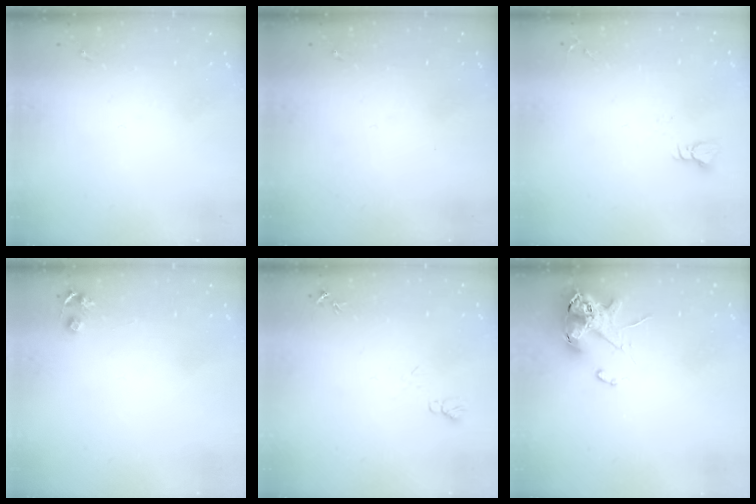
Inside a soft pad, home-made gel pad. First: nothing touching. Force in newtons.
{"total": 0.0}
{"total": 2.9, "press": 2.9, "slide": 0.3}
{"total": 4.8, "press": 4.8, "slide": 0.6}
{"total": 6.3, "press": 6.3, "slide": 0.7}
{"total": 11.7, "press": 11.5, "slide": 1.7}